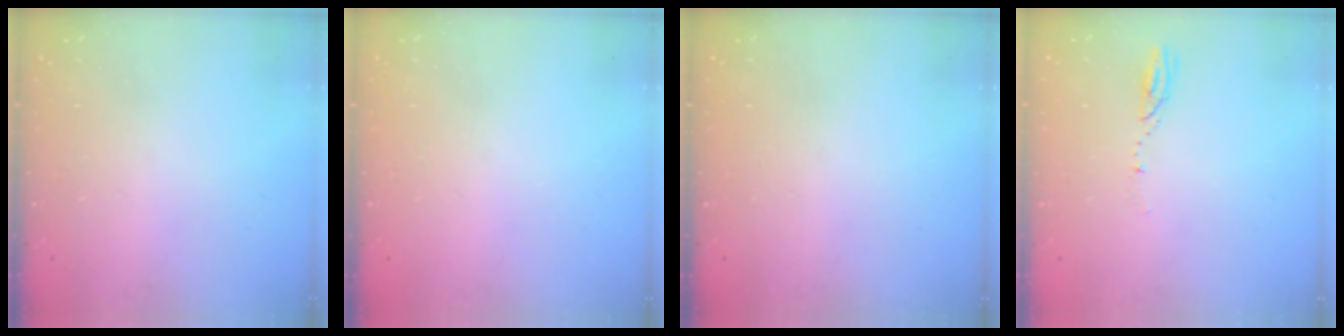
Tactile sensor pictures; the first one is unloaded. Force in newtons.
{"total": 0.0}
{"total": 0.0}
{"total": 3.7, "press": 3.7, "slide": 0.4}